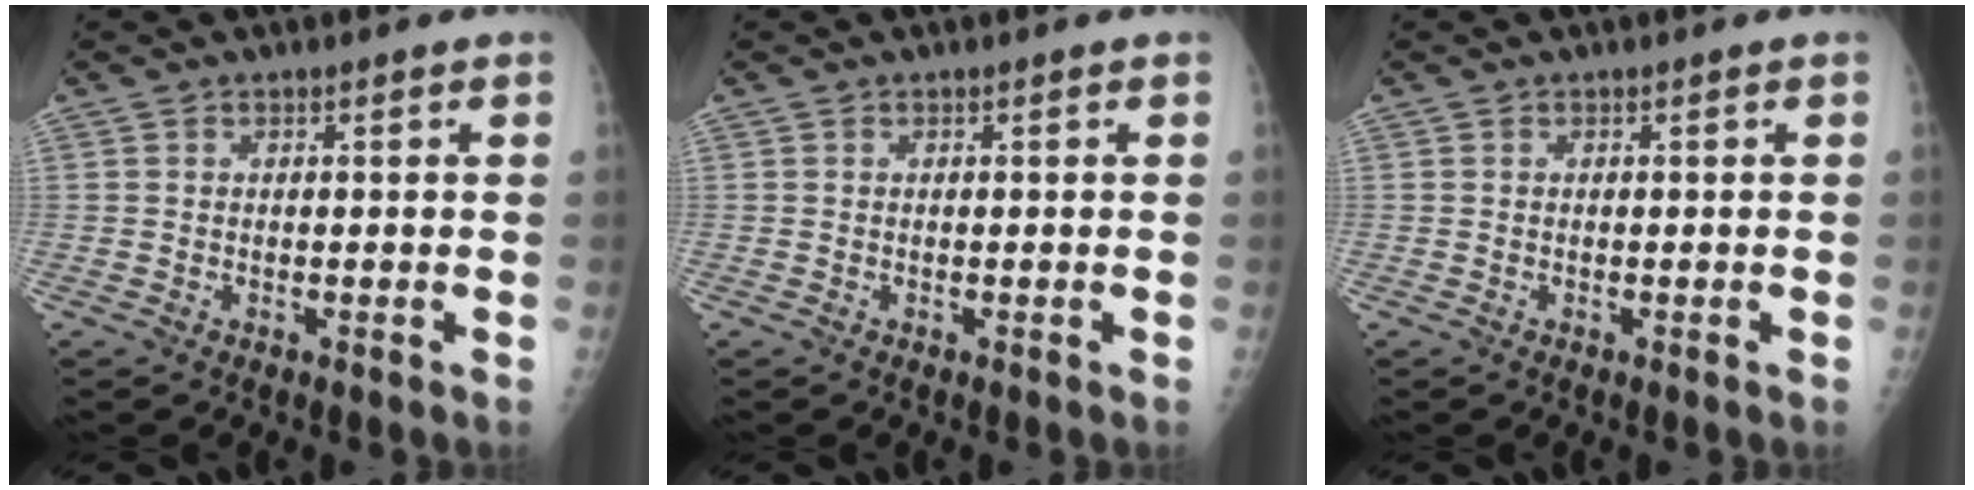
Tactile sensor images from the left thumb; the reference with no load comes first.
{"total": 0.0}
{"total": 0.0}